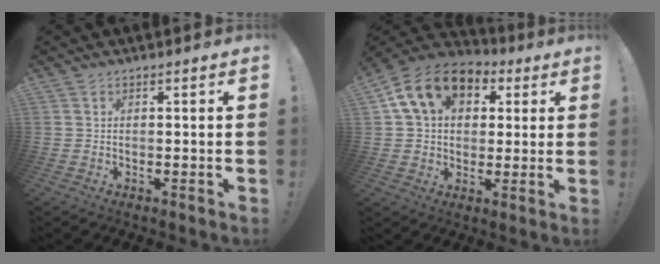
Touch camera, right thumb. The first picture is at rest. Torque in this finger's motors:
{"motor_torque": [0.58, 0.59, 1.18, 0.09, 0.46]}